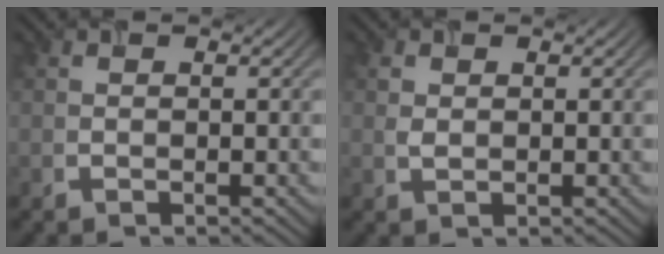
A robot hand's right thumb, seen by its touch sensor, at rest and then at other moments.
{"total": 1.3, "force": [0.4, 1.0, 0.7], "torque": [-0.019, 0.000, 0.010]}